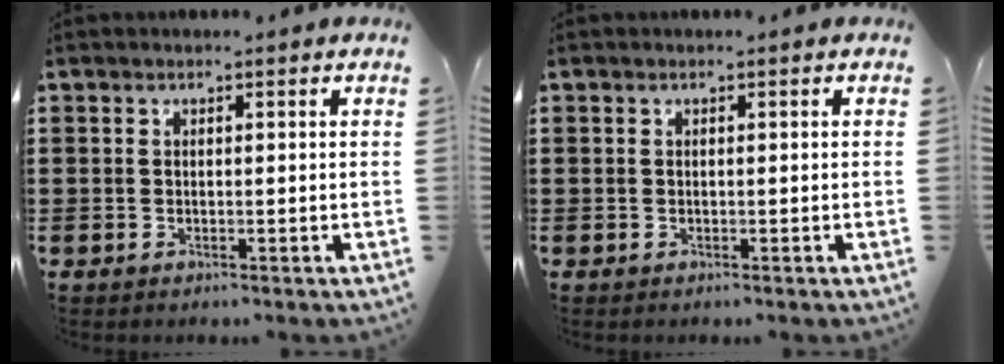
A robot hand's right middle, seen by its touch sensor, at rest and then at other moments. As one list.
[{"total": 0.0}]